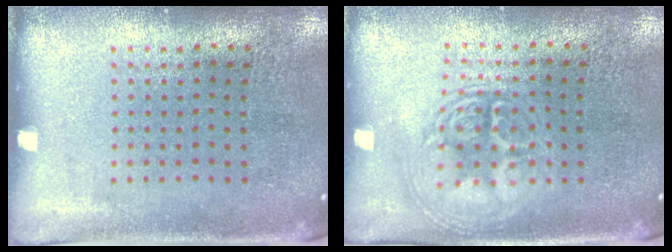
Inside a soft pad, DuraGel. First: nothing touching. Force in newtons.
{"total": 2.5, "press": 2.5, "slide": 0.4}